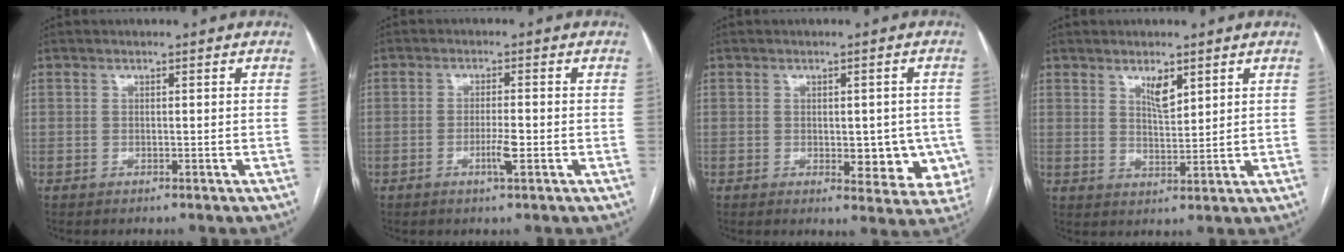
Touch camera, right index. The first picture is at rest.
{"total": 3.2, "force": [-1.2, 0.1, 3.0], "torque": [-0.057, -0.003, -0.021]}
{"total": 8.2, "force": [-1.5, 3.9, 7.1], "torque": [-0.067, 0.002, -0.010]}
{"total": 3.6, "force": [2.3, 1.1, 2.6], "torque": [-0.050, -0.004, 0.044]}